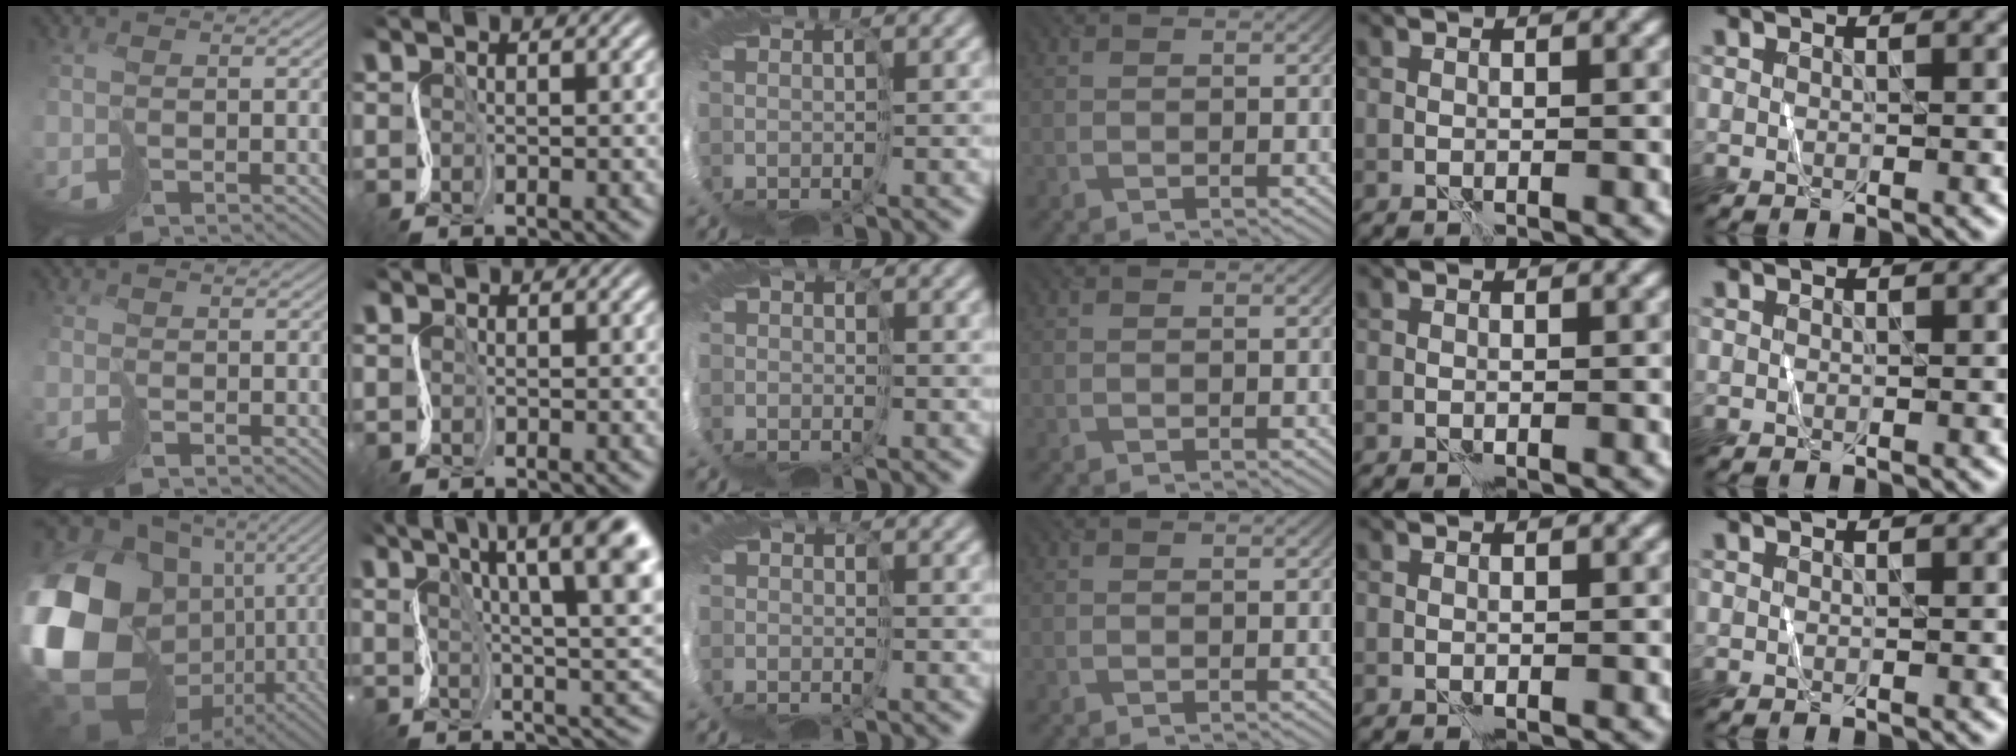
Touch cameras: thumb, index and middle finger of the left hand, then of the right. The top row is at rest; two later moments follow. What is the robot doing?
{"motion": "cut", "object": "paper bag"}